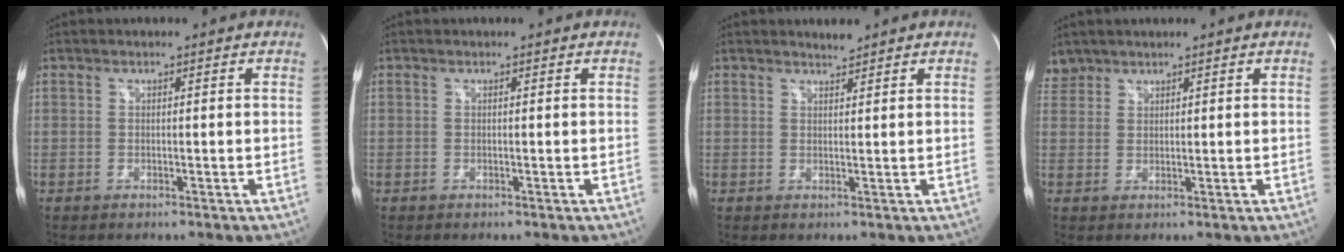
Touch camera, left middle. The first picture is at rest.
{"total": 0.0}
{"total": 1.3, "force": [1.3, 0.0, 0.1], "torque": [-0.010, -0.001, 0.025]}
{"total": 2.6, "force": [2.3, 1.2, -0.3], "torque": [0.008, 0.011, 0.046]}